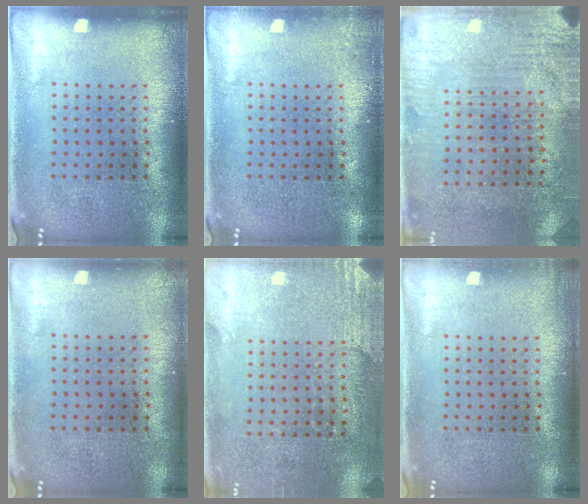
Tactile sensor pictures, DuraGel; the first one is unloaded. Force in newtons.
{"total": 0.7, "press": 0.7, "slide": 0.2}
{"total": 3.2, "press": 2.9, "slide": 1.4}
{"total": 0.0}
{"total": 2.6, "press": 2.3, "slide": 1.2}
{"total": 0.7, "press": 0.7, "slide": 0.0}